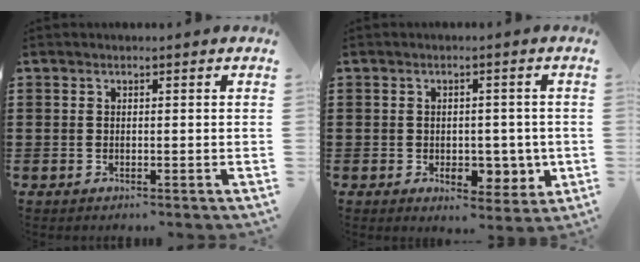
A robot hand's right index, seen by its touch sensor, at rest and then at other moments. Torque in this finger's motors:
{"motor_torque": [0.03, -0.05, 0.16, 0.02]}